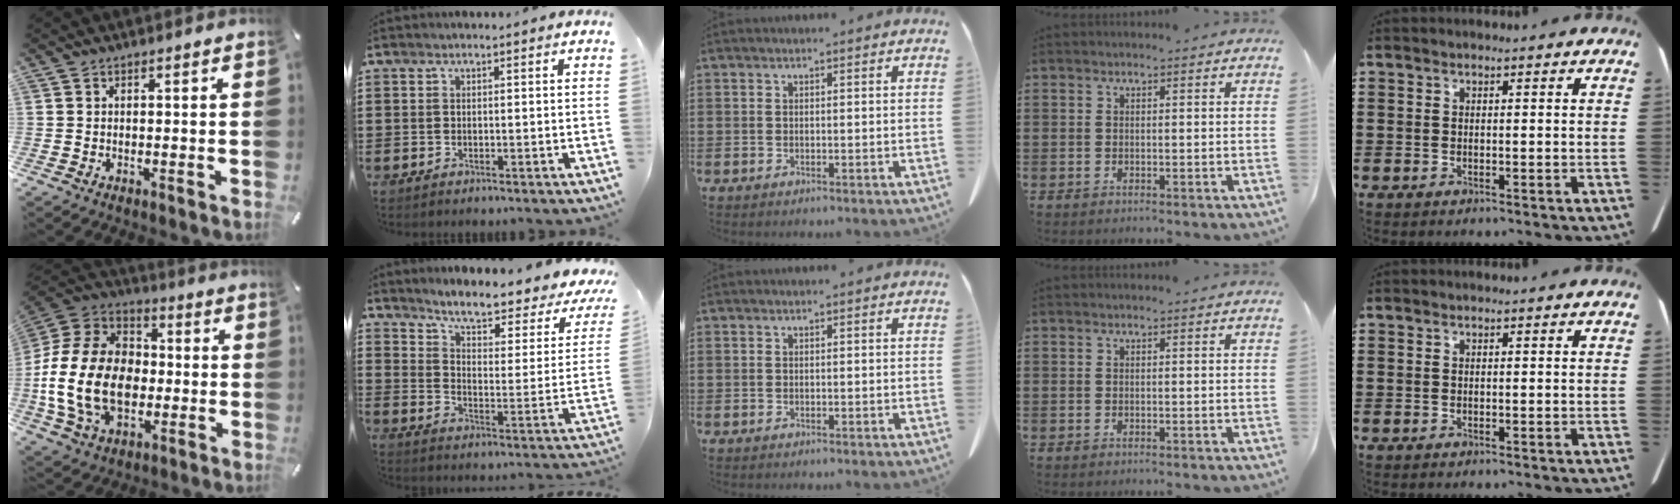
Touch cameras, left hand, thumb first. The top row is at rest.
{"thumb": {"total": 20.6, "force": [-3.9, 15.2, 13.4], "torque": [-0.284, 0.028, -0.064]}, "index": {"total": 6.1, "force": [5.0, 0.4, 3.5], "torque": [-0.082, -0.040, 0.076]}}